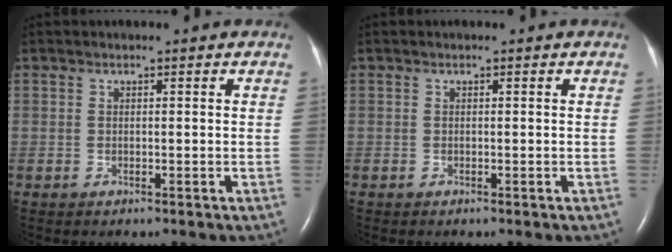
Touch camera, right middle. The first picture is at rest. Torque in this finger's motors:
{"motor_torque": [0.92, -1.22, 0.06, 0.04]}